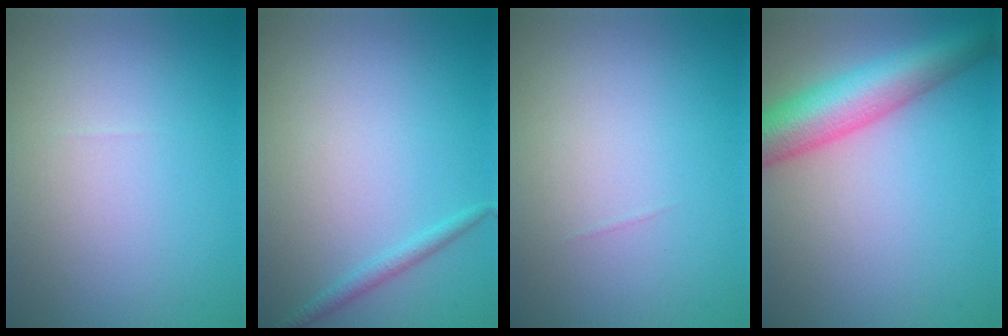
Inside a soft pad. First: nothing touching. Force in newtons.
{"total": 1.2, "press": 1.2, "slide": 0.1}
{"total": 0.0}
{"total": 7.5, "press": 7.5, "slide": 0.3}